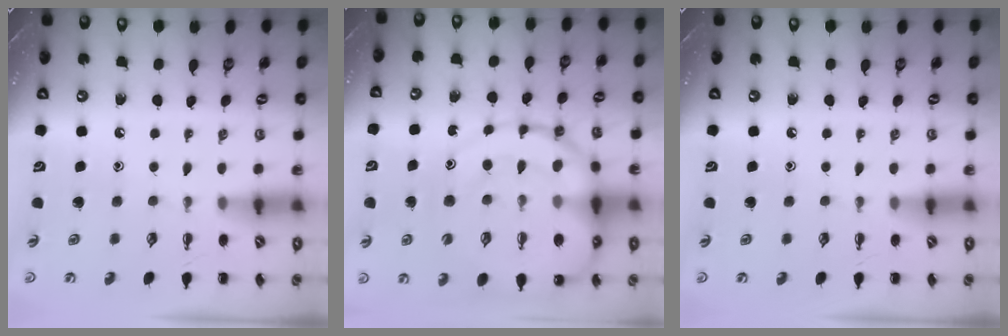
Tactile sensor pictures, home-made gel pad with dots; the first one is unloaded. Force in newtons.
{"total": 23.2, "press": 23.0, "slide": 3.4}
{"total": 0.0}